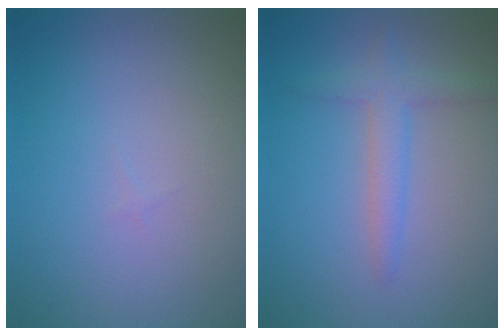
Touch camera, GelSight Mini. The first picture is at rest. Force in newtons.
{"total": 2.4, "press": 2.4, "slide": 0.2}